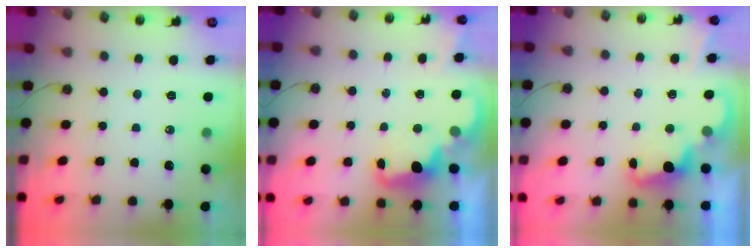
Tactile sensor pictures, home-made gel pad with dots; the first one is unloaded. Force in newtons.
{"total": 2.8, "press": 2.7, "slide": 0.7}
{"total": 2.3, "press": 2.3, "slide": 0.5}